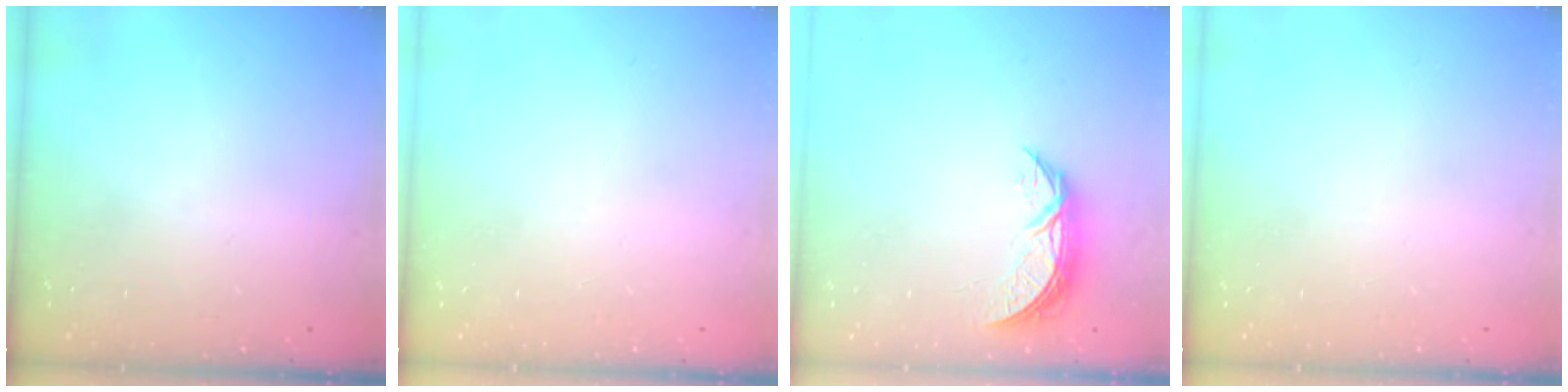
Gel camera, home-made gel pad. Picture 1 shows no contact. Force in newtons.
{"total": 0.0}
{"total": 7.1, "press": 7.1, "slide": 0.5}
{"total": 0.0}